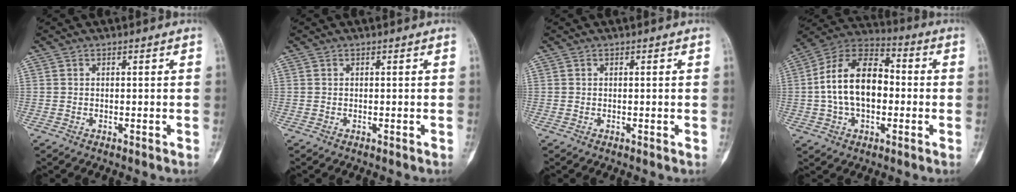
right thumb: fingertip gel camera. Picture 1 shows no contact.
{"total": 0.0}
{"total": 0.0}
{"total": 16.5, "force": [-0.3, 10.3, 12.9], "torque": [-0.209, 0.038, -0.015]}